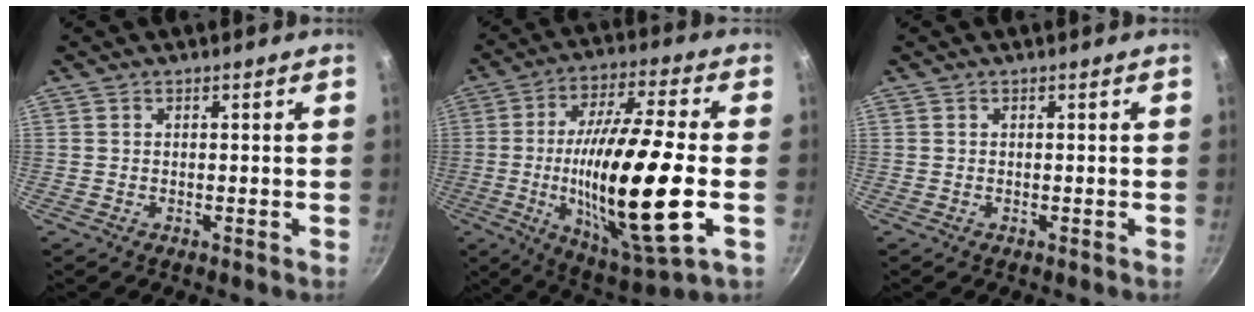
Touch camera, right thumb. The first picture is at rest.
{"total": 23.9, "force": [-3.4, 4.8, 23.1], "torque": [-0.413, 0.005, -0.056]}
{"total": 0.0}